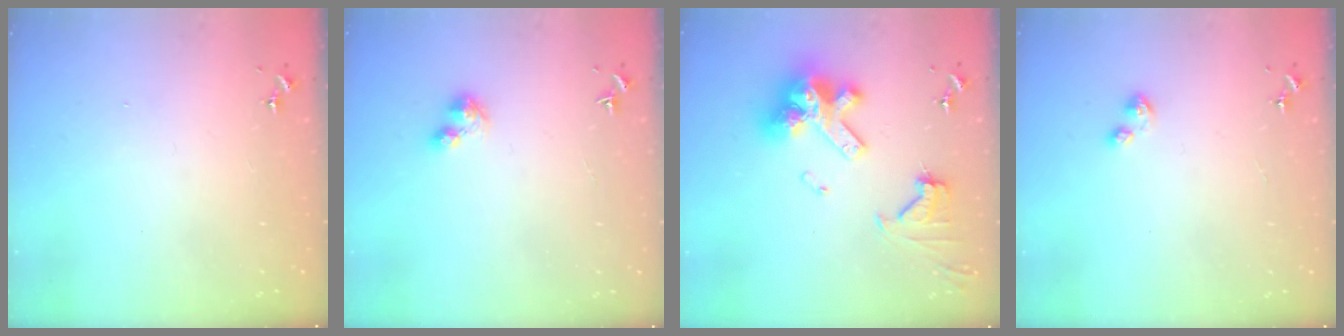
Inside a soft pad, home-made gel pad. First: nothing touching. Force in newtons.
{"total": 4.4, "press": 4.4, "slide": 0.5}
{"total": 18.7, "press": 18.6, "slide": 2.0}
{"total": 2.2, "press": 2.2, "slide": 0.2}